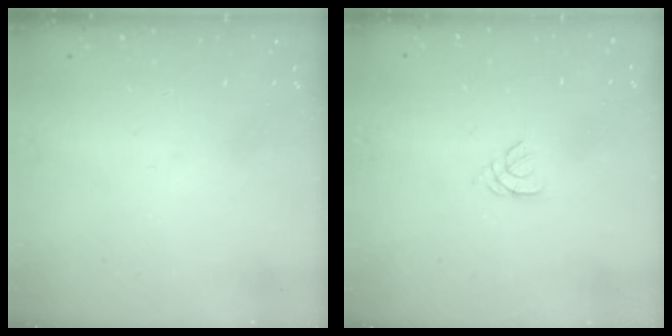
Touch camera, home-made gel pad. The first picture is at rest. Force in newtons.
{"total": 1.1, "press": 1.0, "slide": 0.3}